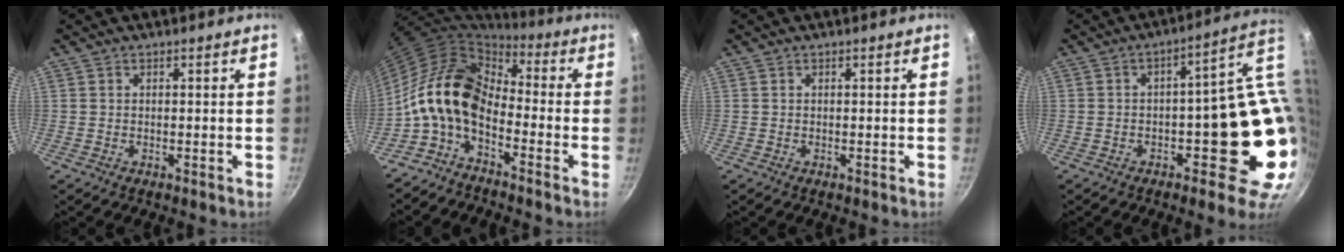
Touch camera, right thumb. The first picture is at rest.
{"total": 12.6, "force": [-3.0, 7.7, 9.6], "torque": [-0.163, 0.041, -0.076]}
{"total": 0.0}
{"total": 16.1, "force": [0.4, 6.6, 14.6], "torque": [-0.130, 0.002, 0.018]}